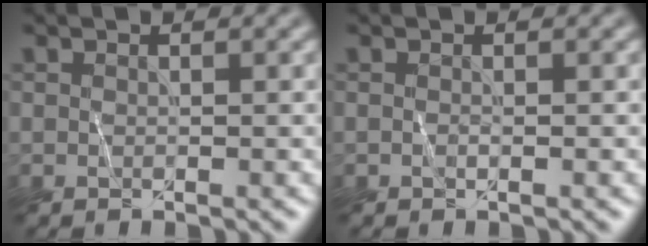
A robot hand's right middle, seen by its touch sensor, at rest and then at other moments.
{"total": 0.0}